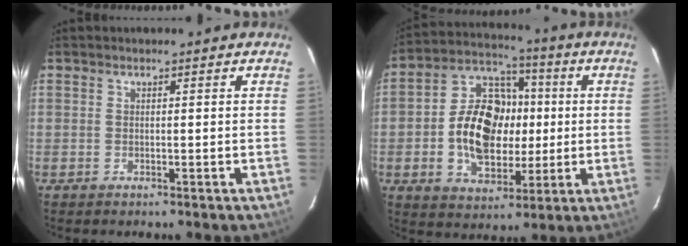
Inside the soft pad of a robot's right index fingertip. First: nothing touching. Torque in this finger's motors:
{"motor_torque": [1.32, 0.71, 0.28, 0.14]}